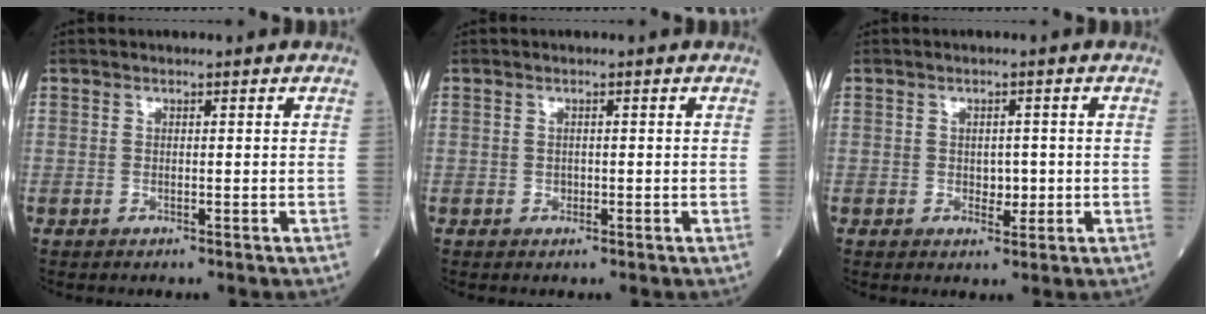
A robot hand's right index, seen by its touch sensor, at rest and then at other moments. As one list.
[{"total": 0.5, "force": [-0.2, 0.5, 0.2], "torque": [-0.001, 0.003, -0.003]}, {"total": 2.2, "force": [-0.2, 1.5, 1.6], "torque": [-0.018, 0.002, 0.002]}]